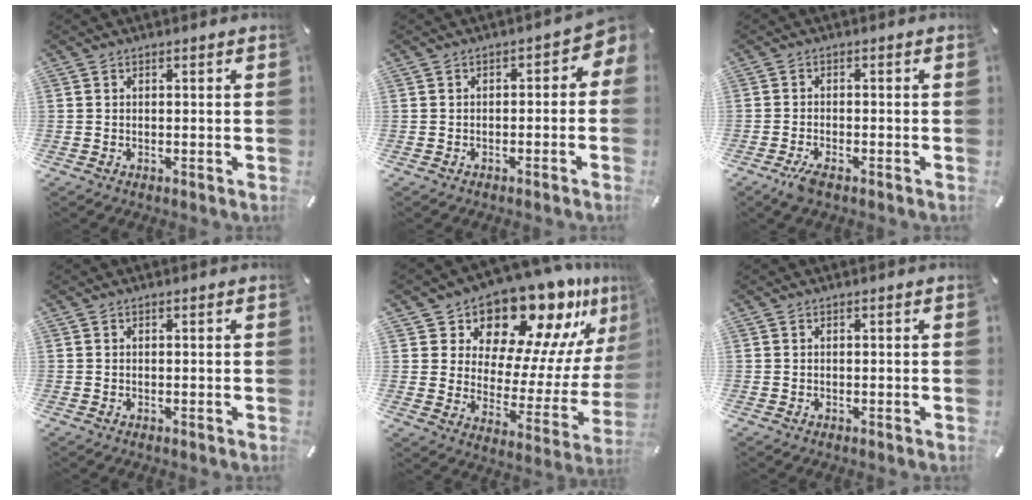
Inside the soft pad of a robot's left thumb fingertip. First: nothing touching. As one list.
[{"total": 3.1, "force": [-1.2, 2.1, 2.0], "torque": [-0.024, 0.006, -0.028]}, {"total": 3.0, "force": [-2.1, 0.9, 2.0], "torque": [-0.044, 0.004, -0.041]}, {"total": 0.0}, {"total": 15.8, "force": [14.0, 6.1, 4.1], "torque": [-0.049, -0.145, 0.229]}, {"total": 0.0}]